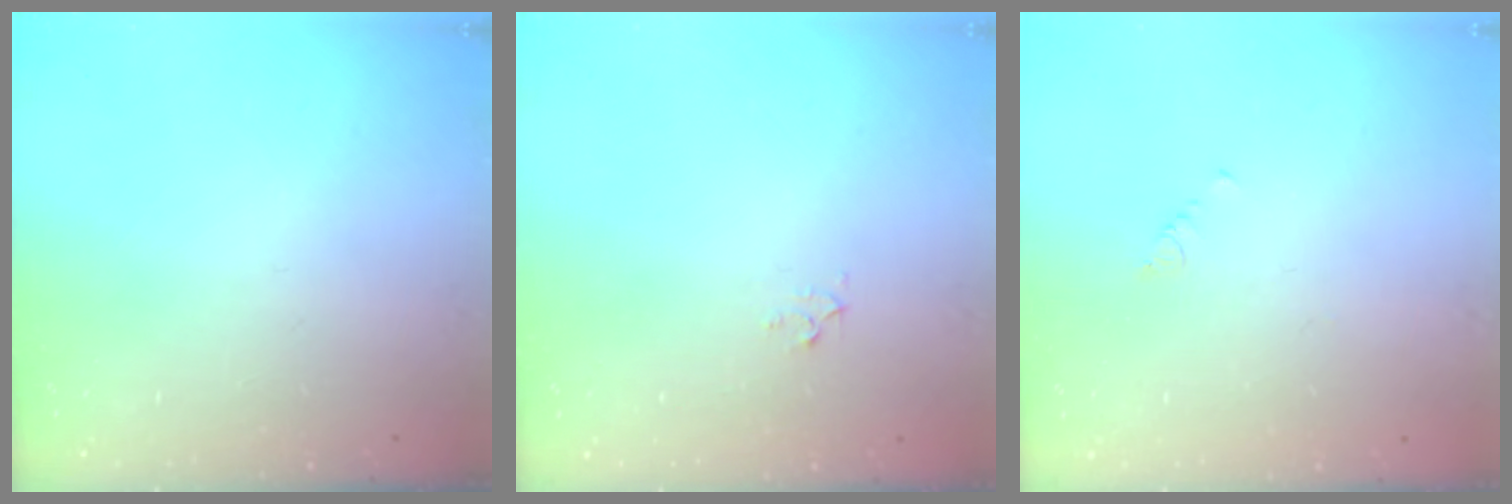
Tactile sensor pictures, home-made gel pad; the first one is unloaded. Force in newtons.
{"total": 2.3, "press": 2.3, "slide": 0.2}
{"total": 0.7, "press": 0.6, "slide": 0.2}